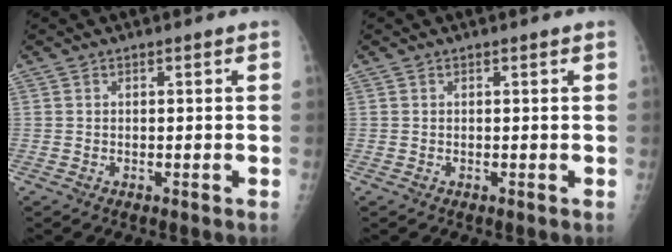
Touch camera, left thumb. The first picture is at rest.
{"total": 0.0}